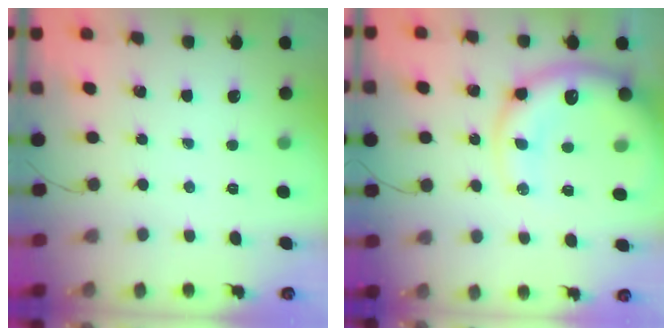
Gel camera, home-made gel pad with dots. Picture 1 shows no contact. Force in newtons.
{"total": 18.2, "press": 17.7, "slide": 4.0}